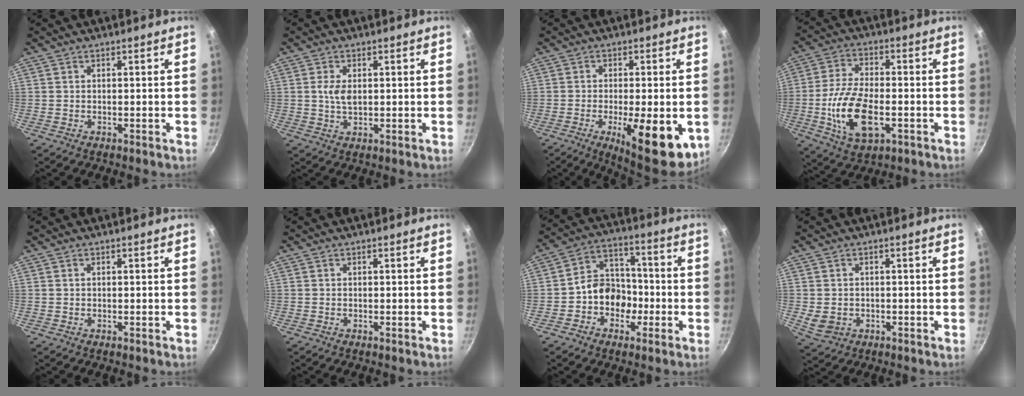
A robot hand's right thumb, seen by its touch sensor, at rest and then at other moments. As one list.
[{"total": 3.6, "force": [0.7, 1.9, 3.0], "torque": [-0.061, -0.005, 0.014]}, {"total": 15.2, "force": [-4.4, 4.9, 13.7], "torque": [-0.163, -0.016, -0.048]}, {"total": 14.3, "force": [-3.3, 7.3, 11.8], "torque": [-0.224, 0.008, -0.054]}, {"total": 0.0}, {"total": 0.0}, {"total": 10.4, "force": [-2.4, 8.3, 5.8], "torque": [-0.054, 0.042, -0.052]}, {"total": 3.7, "force": [-0.4, 3.1, 1.8], "torque": [-0.030, 0.000, 0.003]}]